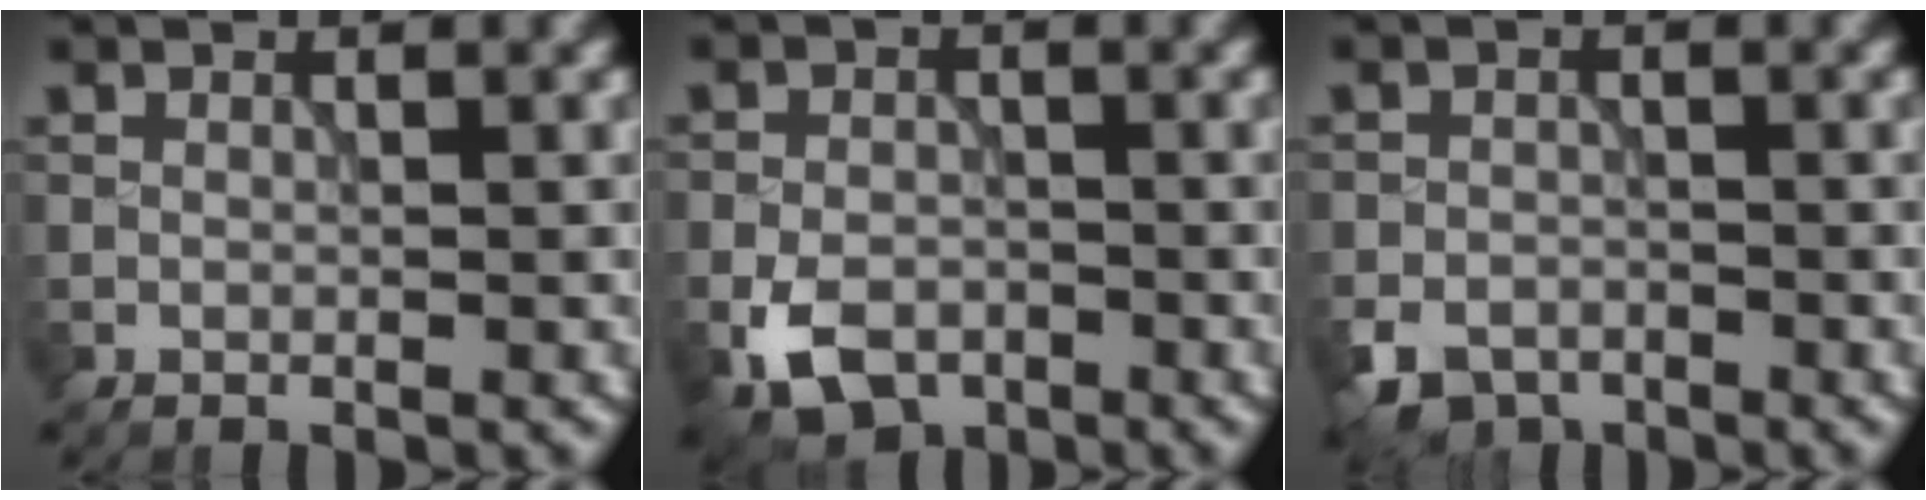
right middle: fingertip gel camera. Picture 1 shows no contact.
{"total": 4.9, "force": [-2.5, 3.2, 2.8], "torque": [-0.054, -0.005, -0.053]}
{"total": 4.2, "force": [-2.9, 2.4, 1.7], "torque": [-0.032, -0.006, -0.061]}